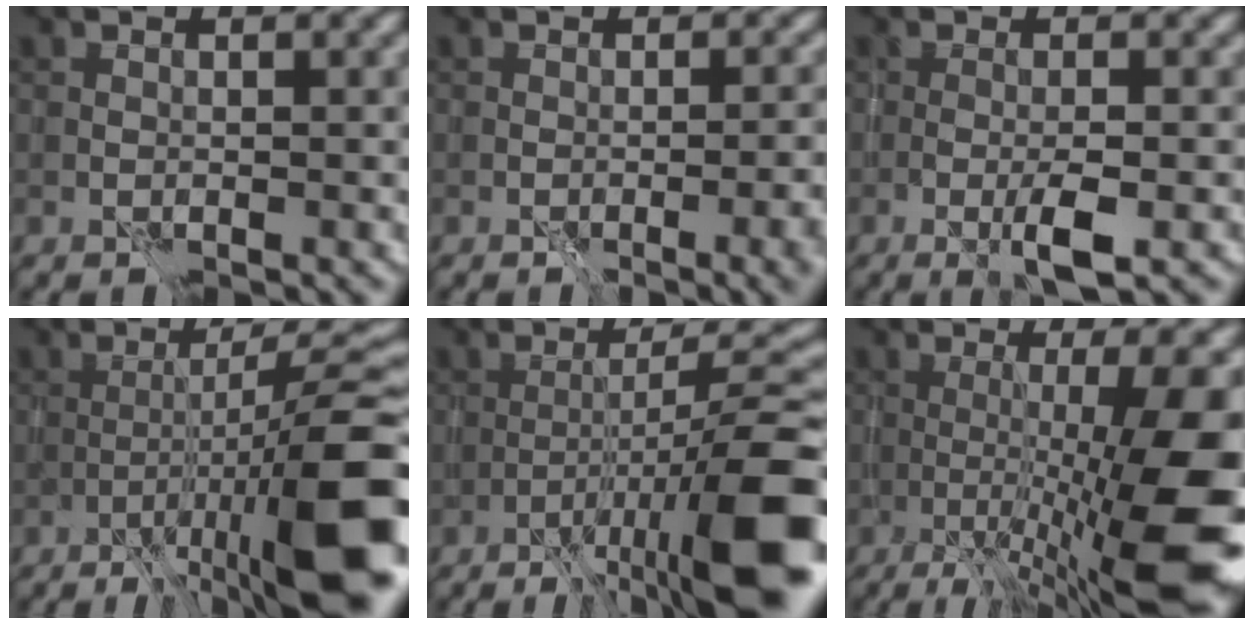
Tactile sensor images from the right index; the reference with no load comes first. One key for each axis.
{"total": 5.1, "fx": -2.1, "fy": 1.7, "fz": 4.4, "tx": -0.043, "ty": 0.003, "tz": -0.020}
{"total": 3.0, "fx": -1.0, "fy": 0.5, "fz": 2.8, "tx": -0.053, "ty": -0.002, "tz": -0.018}
{"total": 12.5, "fx": -5.7, "fy": 2.1, "fz": 10.9, "tx": -0.165, "ty": 0.009, "tz": -0.089}
{"total": 11.7, "fx": -5.9, "fy": 2.0, "fz": 9.9, "tx": -0.149, "ty": 0.013, "tz": -0.093}
{"total": 12.8, "fx": -3.0, "fy": 2.7, "fz": 12.1, "tx": -0.171, "ty": 0.002, "tz": -0.041}